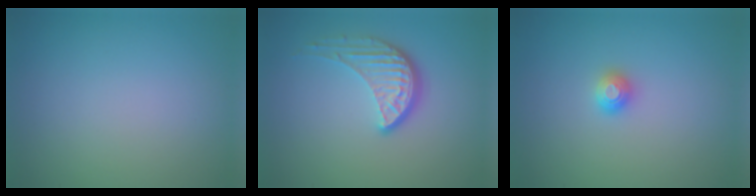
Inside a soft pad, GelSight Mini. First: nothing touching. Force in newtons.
{"total": 4.0, "press": 2.9, "slide": 2.8}
{"total": 1.2, "press": 1.2, "slide": 0.1}